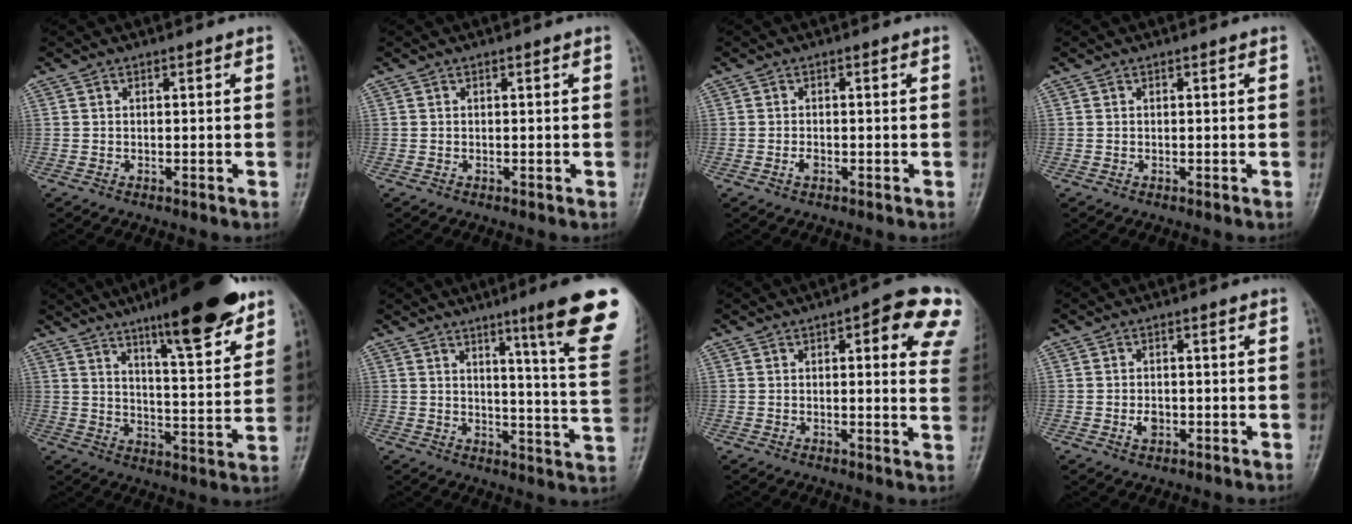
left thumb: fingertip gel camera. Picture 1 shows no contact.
{"total": 0.0}
{"total": 1.1, "force": [-0.4, 0.6, 0.8], "torque": [-0.014, 0.000, -0.007]}
{"total": 0.0}
{"total": 17.0, "force": [11.5, 3.3, 12.1], "torque": [-0.153, -0.063, 0.176]}
{"total": 17.1, "force": [10.1, 0.6, 13.8], "torque": [-0.157, -0.061, 0.125]}
{"total": 13.3, "force": [5.9, 4.1, 11.2], "torque": [-0.098, -0.017, 0.055]}
{"total": 2.0, "force": [-0.4, 1.5, 1.4], "torque": [-0.018, 0.001, -0.005]}